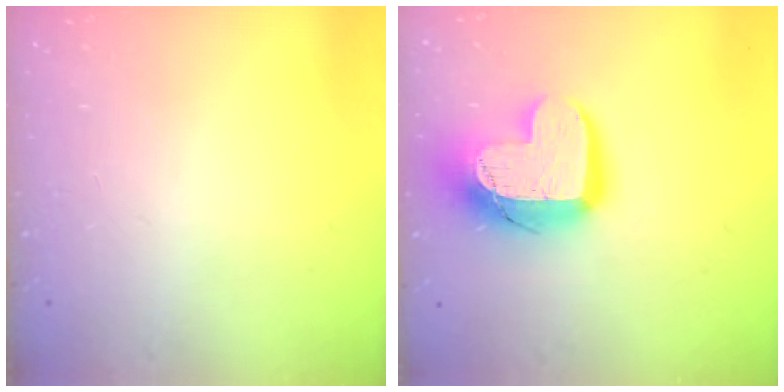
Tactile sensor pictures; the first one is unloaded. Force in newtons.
{"total": 16.1, "press": 16.1, "slide": 1.1}